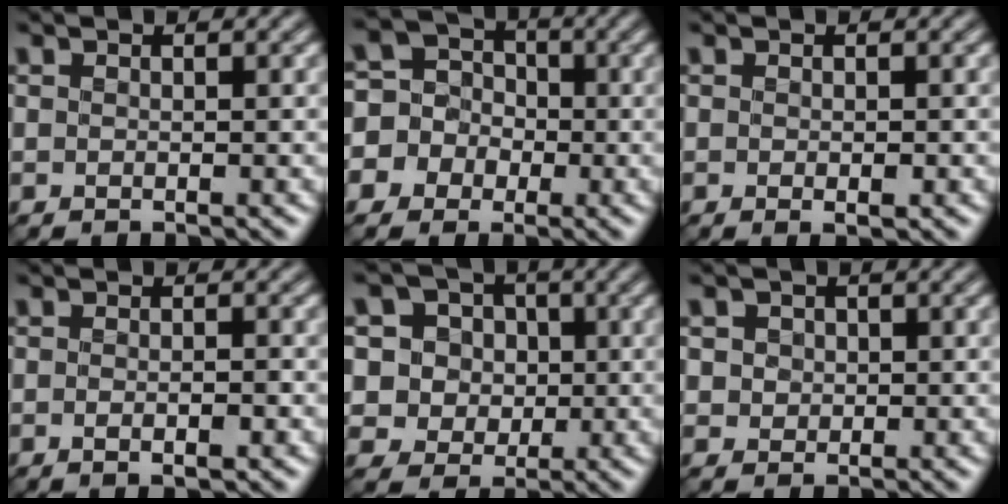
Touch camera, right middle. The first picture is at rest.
{"total": 7.3, "force": [-1.7, 6.9, 1.7], "torque": [-0.040, 0.026, -0.067]}
{"total": 1.0, "force": [-0.2, 0.3, 1.0], "torque": [-0.016, -0.004, -0.002]}
{"total": 1.8, "force": [-0.5, 0.5, 1.7], "torque": [-0.015, -0.006, -0.006]}
{"total": 7.3, "force": [2.3, 6.5, 2.4], "torque": [-0.049, 0.021, 0.021]}
{"total": 2.4, "force": [0.9, 2.0, 1.0], "torque": [-0.016, 0.010, 0.019]}